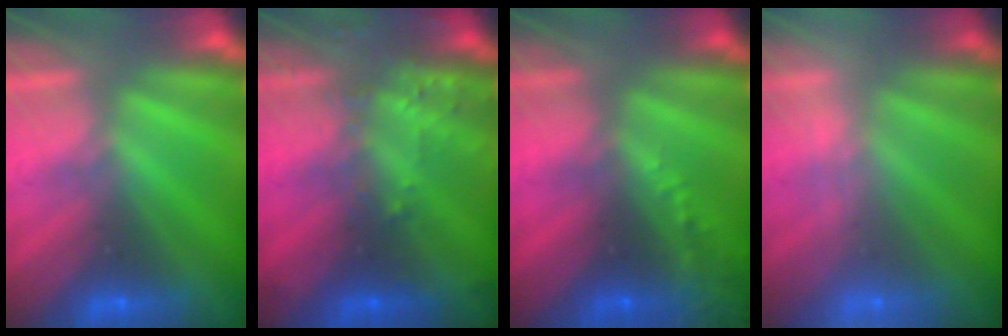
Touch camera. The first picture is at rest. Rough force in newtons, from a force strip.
{"total": 3.0}
{"total": 7.6}
{"total": 1.9}